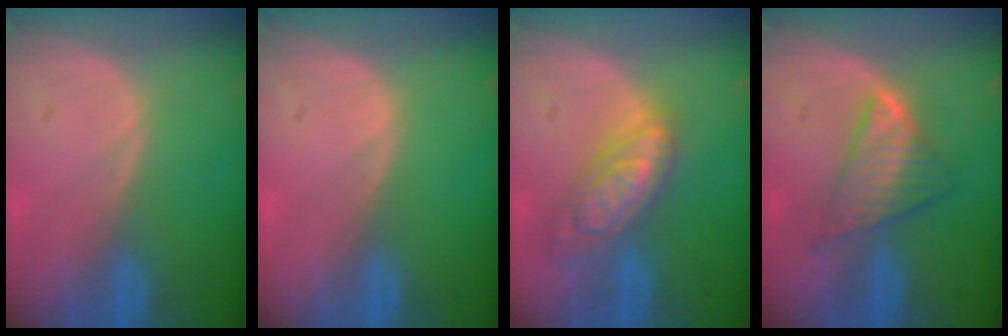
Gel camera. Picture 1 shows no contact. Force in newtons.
{"total": 0.0}
{"total": 7.5, "press": 7.5, "slide": 0.4}
{"total": 5.8, "press": 5.7, "slide": 1.1}